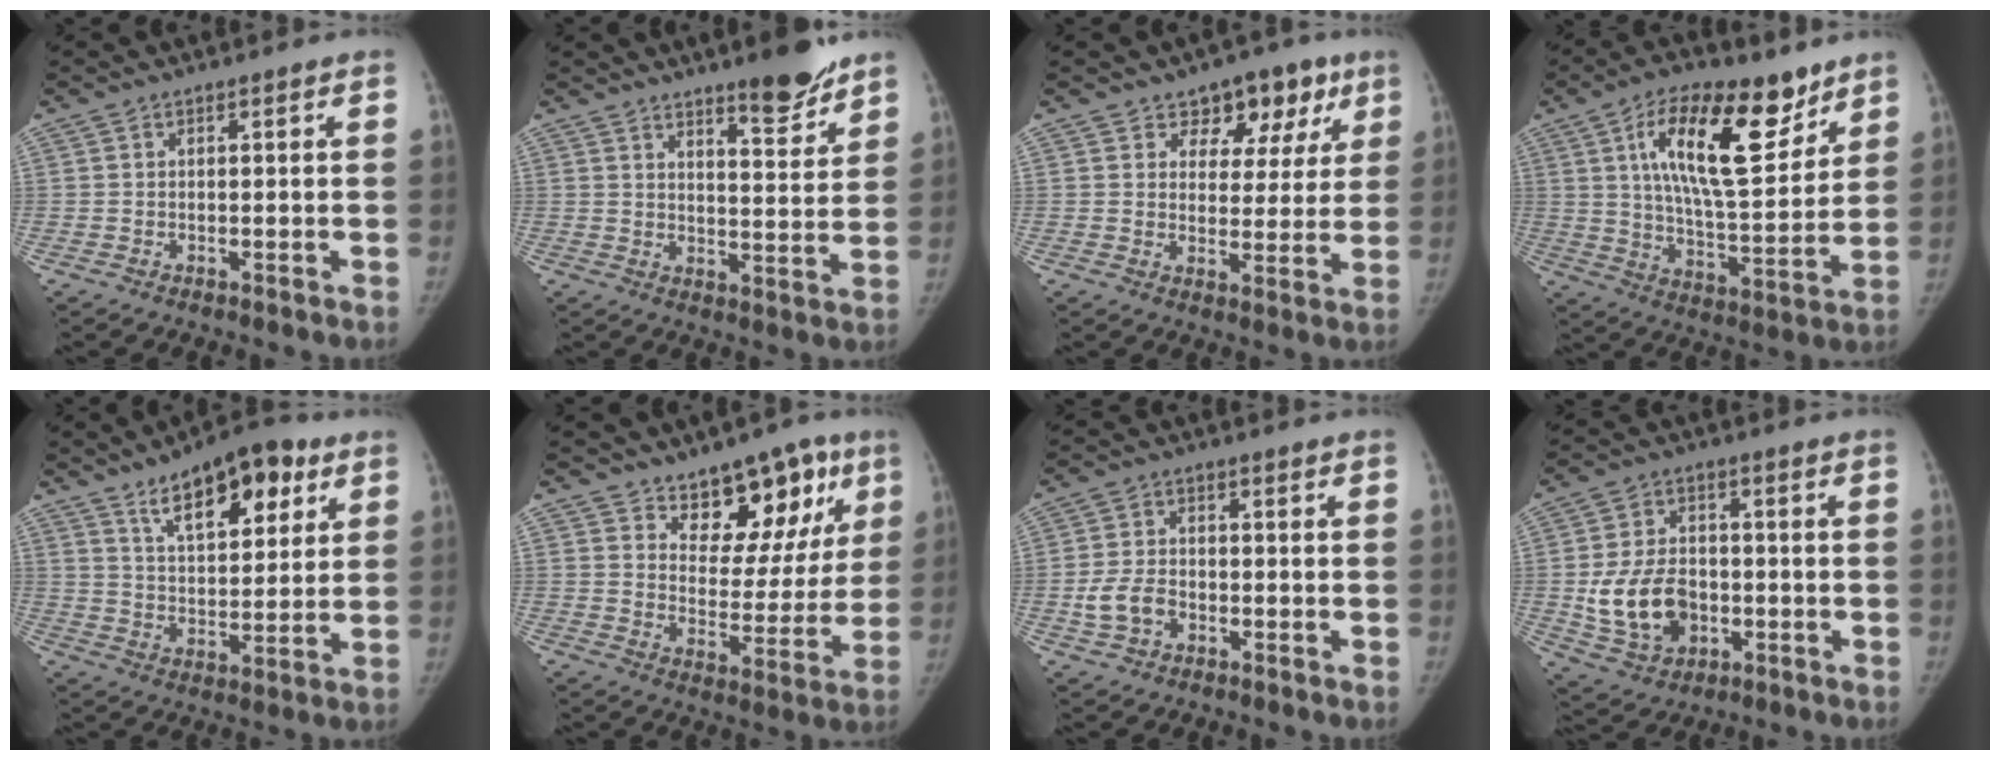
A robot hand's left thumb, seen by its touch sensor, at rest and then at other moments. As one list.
[{"total": 8.6, "force": [6.7, 2.0, 4.9], "torque": [-0.047, -0.054, 0.103]}, {"total": 9.9, "force": [5.8, 6.7, 4.2], "torque": [0.001, -0.018, 0.079]}, {"total": 20.5, "force": [9.9, 8.6, 15.7], "torque": [-0.218, -0.047, 0.169]}, {"total": 15.1, "force": [8.4, 6.7, 10.7], "torque": [-0.120, -0.031, 0.133]}, {"total": 14.2, "force": [8.8, 8.2, 7.6], "torque": [-0.033, -0.047, 0.131]}, {"total": 5.8, "force": [-1.9, 4.2, 3.5], "torque": [-0.064, 0.015, -0.035]}, {"total": 12.6, "force": [-2.3, 9.4, 8.1], "torque": [-0.125, 0.010, -0.029]}]